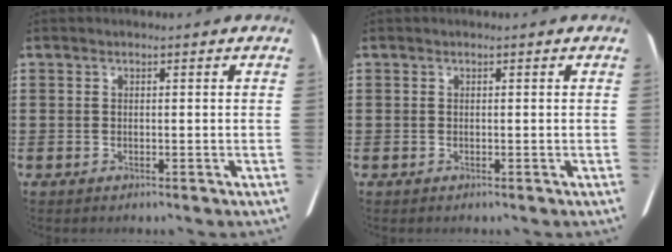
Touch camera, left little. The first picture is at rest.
{"total": 0.0}